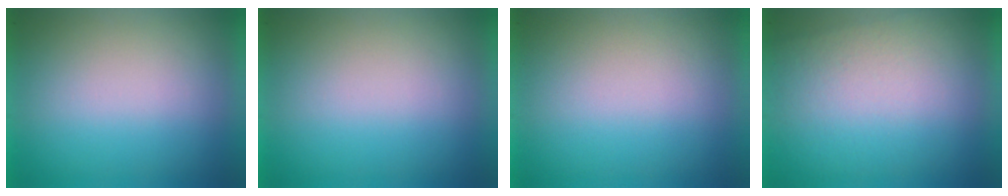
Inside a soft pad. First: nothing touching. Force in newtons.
{"total": 0.0}
{"total": 0.0}
{"total": 3.0}